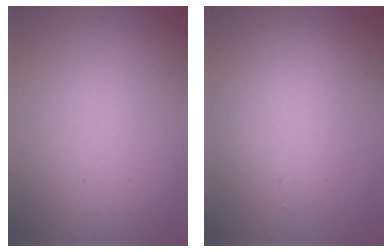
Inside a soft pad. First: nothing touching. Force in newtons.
{"total": 3.5, "press": 3.5, "slide": 0.3}